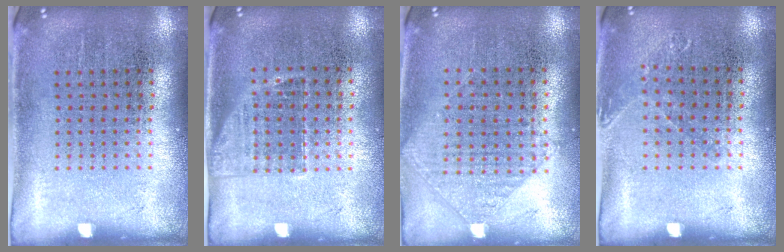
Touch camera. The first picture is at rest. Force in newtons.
{"total": 1.2, "press": 1.0, "slide": 0.8}
{"total": 0.9, "press": 0.9, "slide": 0.3}
{"total": 0.8, "press": 0.8, "slide": 0.1}